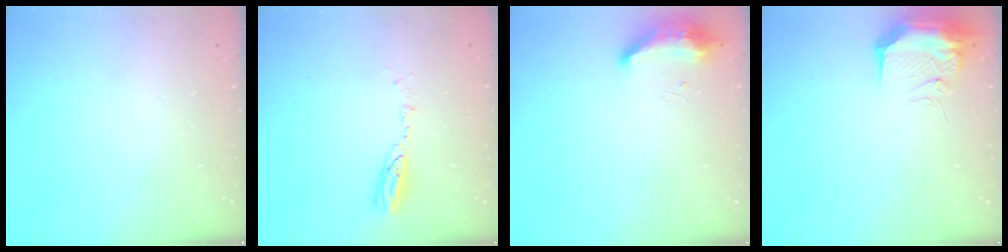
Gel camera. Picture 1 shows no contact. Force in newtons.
{"total": 4.7, "press": 4.6, "slide": 0.5}
{"total": 18.6, "press": 10.8, "slide": 15.1}
{"total": 16.8, "press": 12.6, "slide": 11.1}